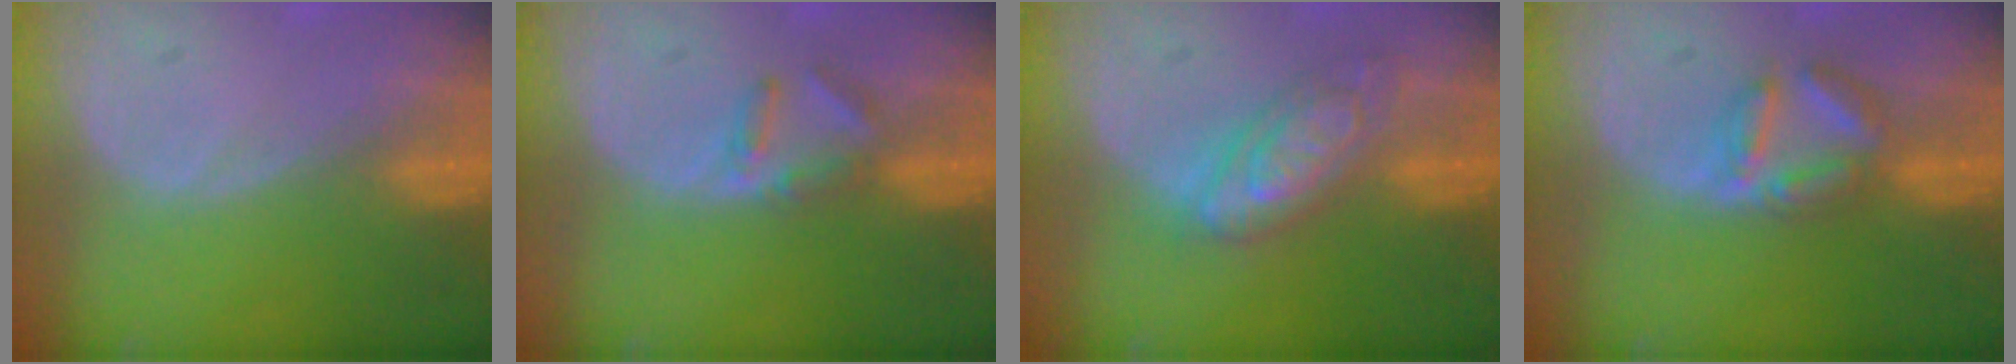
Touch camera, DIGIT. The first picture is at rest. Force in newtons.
{"total": 3.2, "press": 3.0, "slide": 1.0}
{"total": 7.2, "press": 7.2, "slide": 0.6}
{"total": 5.0, "press": 5.0, "slide": 0.5}